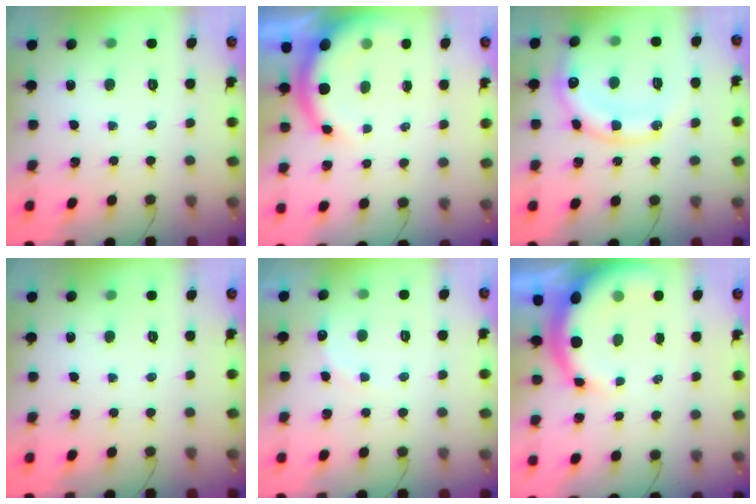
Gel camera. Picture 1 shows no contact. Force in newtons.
{"total": 7.3, "press": 7.2, "slide": 0.7}
{"total": 17.7, "press": 17.5, "slide": 2.9}
{"total": 0.0}
{"total": 7.2, "press": 7.1, "slide": 1.1}
{"total": 9.4, "press": 9.2, "slide": 1.8}